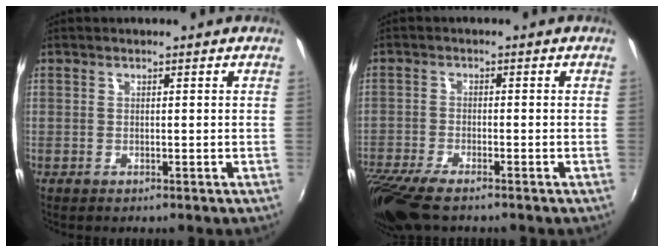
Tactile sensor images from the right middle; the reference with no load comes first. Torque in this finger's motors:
{"motor_torque": [1.08, -1.06, 0.34, 0.15]}